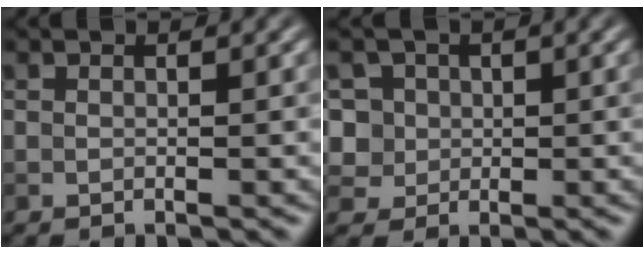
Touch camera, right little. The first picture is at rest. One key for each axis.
{"total": 5.8, "fx": 2.1, "fy": 5.0, "fz": 2.2, "tx": -0.037, "ty": 0.023, "tz": 0.018}